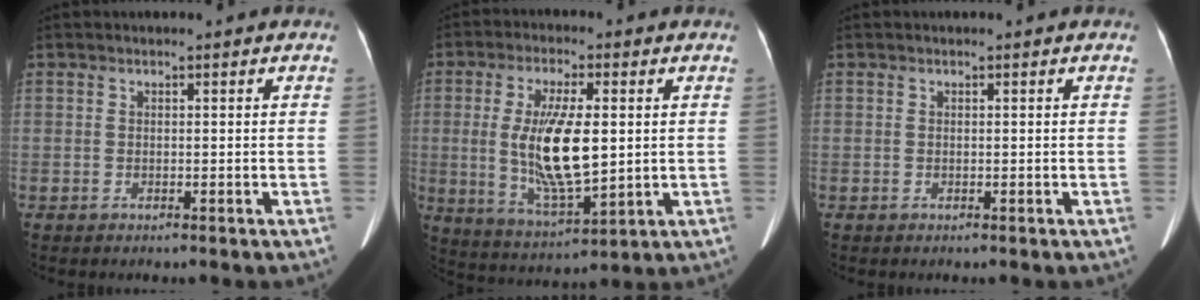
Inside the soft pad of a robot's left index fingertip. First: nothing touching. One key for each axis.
{"total": 12.8, "fx": 0.6, "fy": 3.6, "fz": 12.3, "tx": -0.250, "ty": -0.008, "tz": 0.019}
{"total": 0.0}